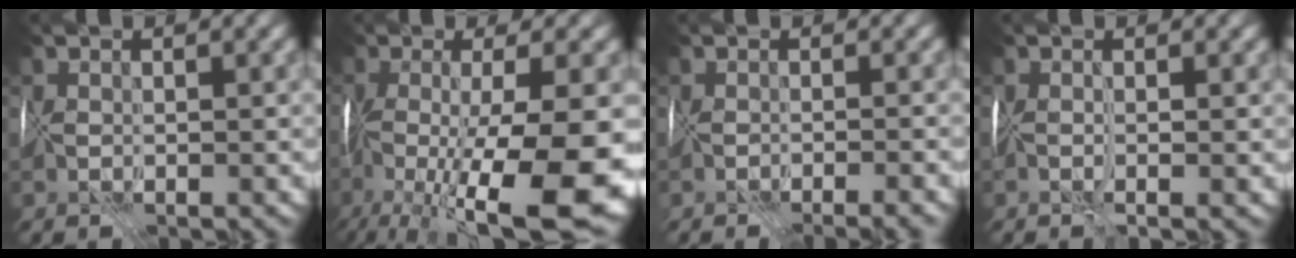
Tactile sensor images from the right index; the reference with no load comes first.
{"total": 14.4, "force": [-6.0, 3.5, 12.6], "torque": [-0.225, -0.021, -0.093]}
{"total": 3.9, "force": [-3.3, 0.6, 2.0], "torque": [-0.009, -0.004, -0.031]}
{"total": 1.3, "force": [-0.2, -0.1, 1.3], "torque": [-0.024, -0.004, -0.004]}